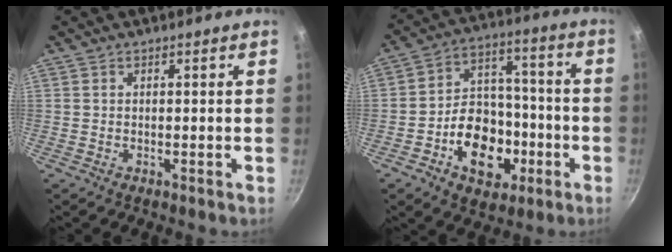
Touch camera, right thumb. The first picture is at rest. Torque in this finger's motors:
{"motor_torque": [-0.42, 0.72, -0.30, 0.05, 0.05]}